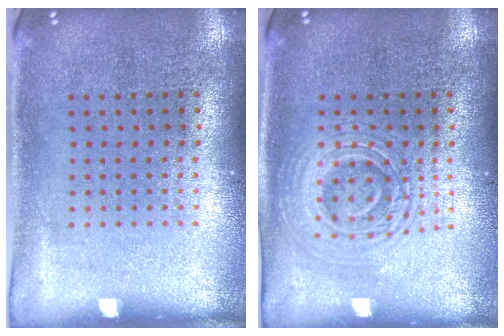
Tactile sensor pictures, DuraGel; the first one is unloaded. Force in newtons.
{"total": 2.7, "press": 2.7, "slide": 0.5}